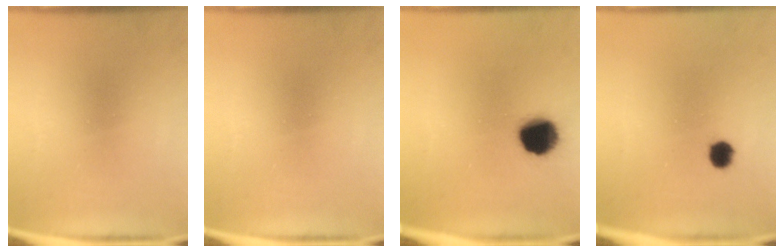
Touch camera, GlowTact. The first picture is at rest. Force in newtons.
{"total": 0.0}
{"total": 10.6}
{"total": 3.3}